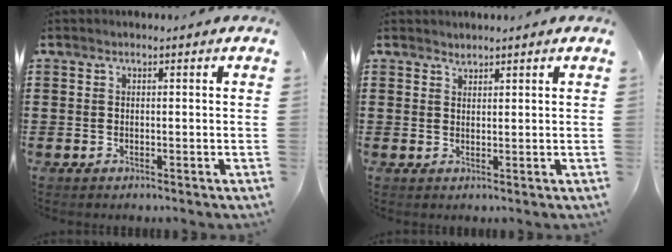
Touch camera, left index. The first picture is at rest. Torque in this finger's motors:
{"motor_torque": [-0.04, -0.04, 0.00, -0.01]}